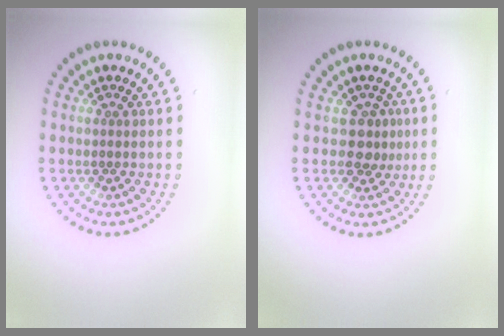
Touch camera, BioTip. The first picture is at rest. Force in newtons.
{"total": 2.2, "press": 1.8, "slide": 1.2}